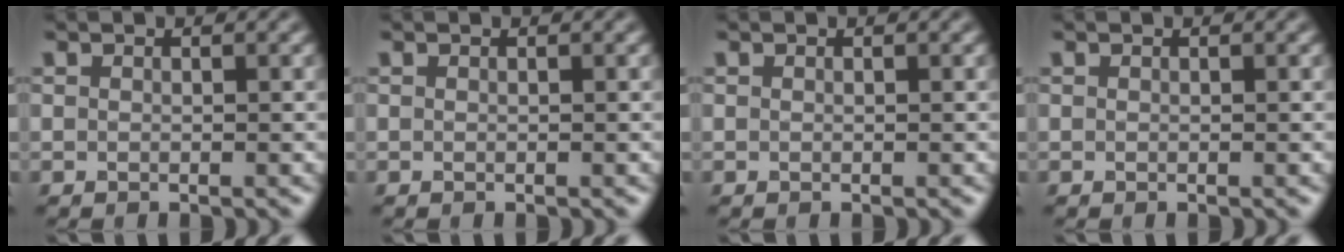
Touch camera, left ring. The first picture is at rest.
{"total": 0.0}
{"total": 0.0}
{"total": 0.0}